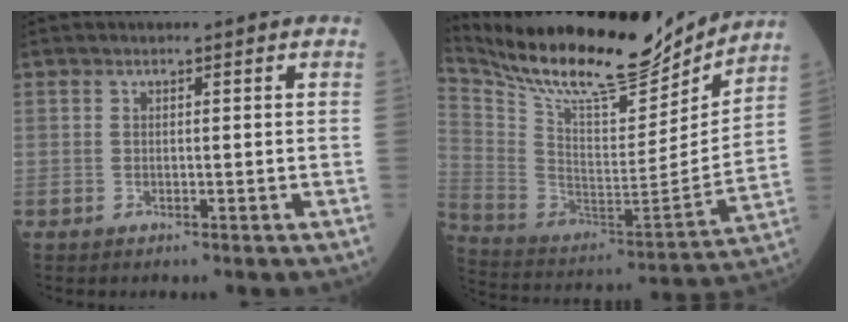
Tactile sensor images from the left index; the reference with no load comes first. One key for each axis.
{"total": 23.6, "fx": 20.9, "fy": 4.8, "fz": 9.8, "tx": -0.195, "ty": -0.041, "tz": 0.338}